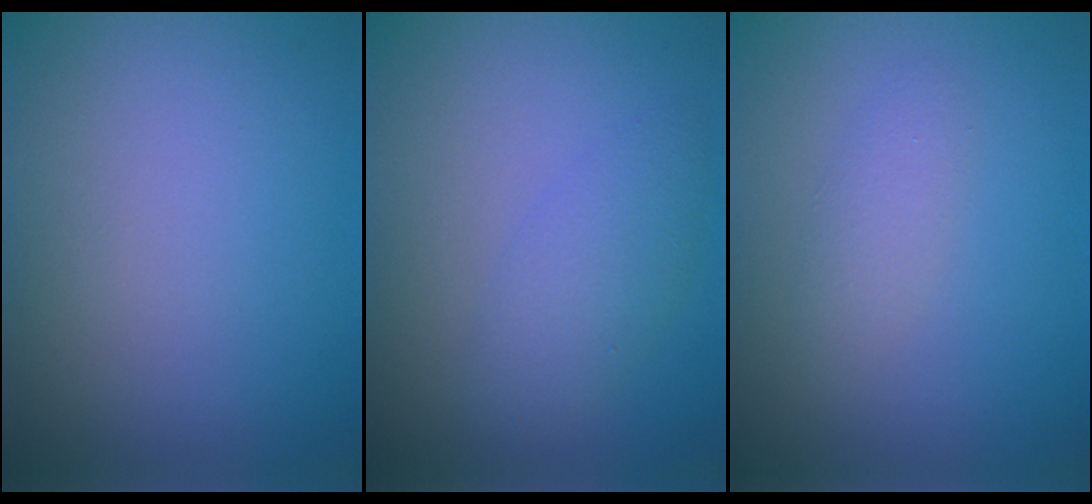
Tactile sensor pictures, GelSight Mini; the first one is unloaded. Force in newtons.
{"total": 2.7, "press": 2.7, "slide": 0.0}
{"total": 1.6, "press": 1.6, "slide": 0.0}